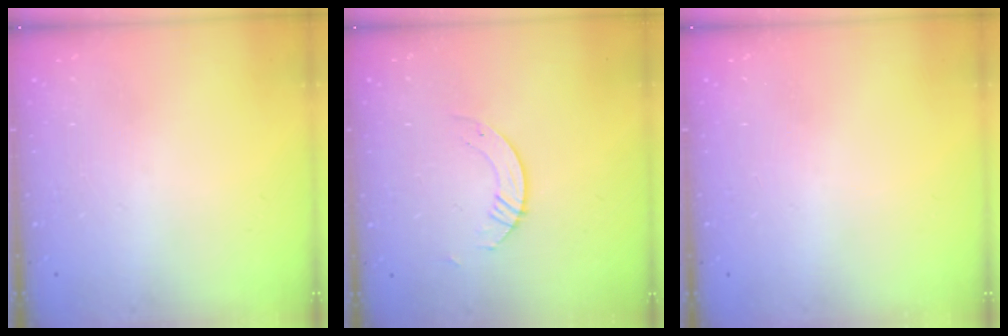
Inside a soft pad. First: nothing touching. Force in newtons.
{"total": 2.2, "press": 2.2, "slide": 0.2}
{"total": 0.0}